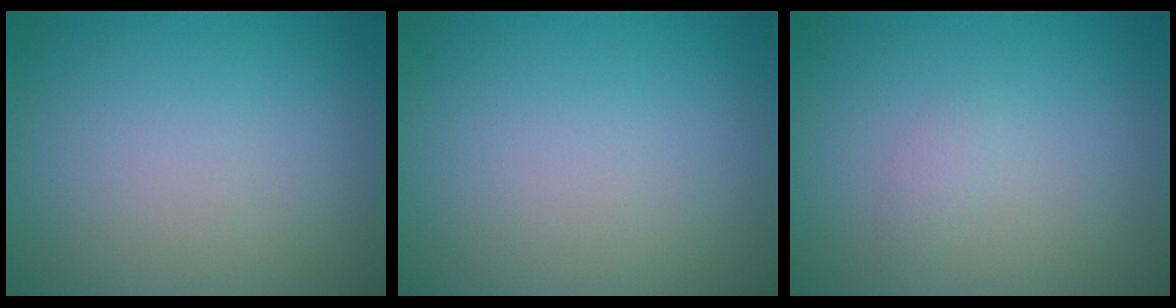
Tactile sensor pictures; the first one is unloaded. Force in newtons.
{"total": 0.0}
{"total": 0.8, "press": 0.8, "slide": 0.0}